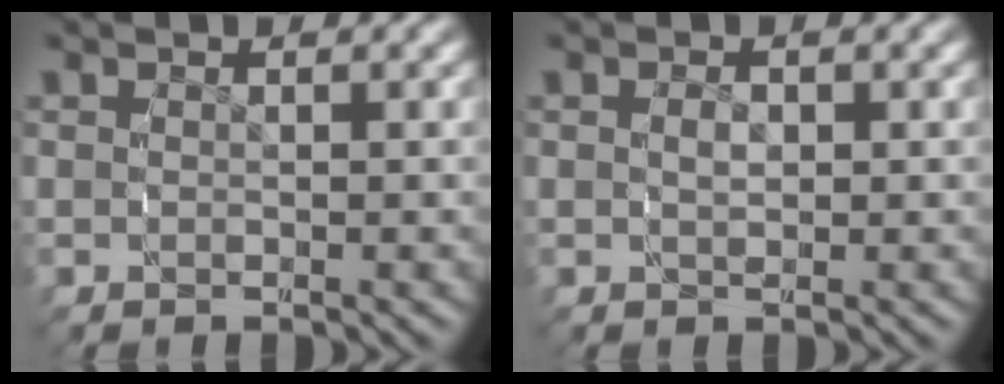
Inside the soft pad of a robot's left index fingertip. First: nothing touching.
{"total": 1.5, "force": [-0.3, 1.0, 1.0], "torque": [-0.023, -0.010, -0.001]}